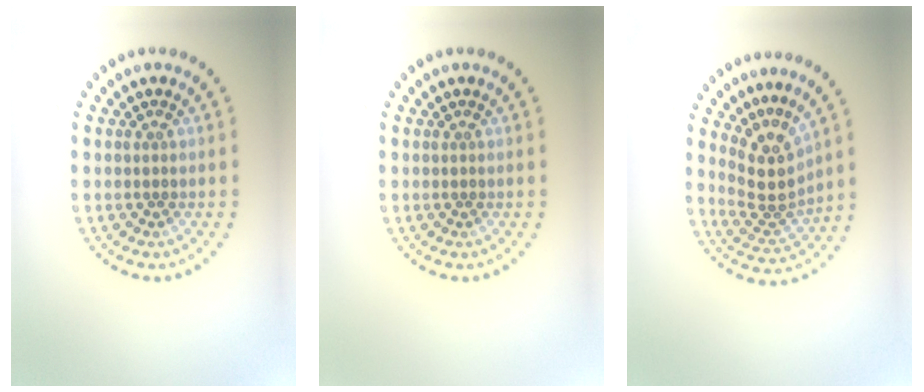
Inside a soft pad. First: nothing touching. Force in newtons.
{"total": 0.0}
{"total": 3.7, "press": 2.7, "slide": 2.6}